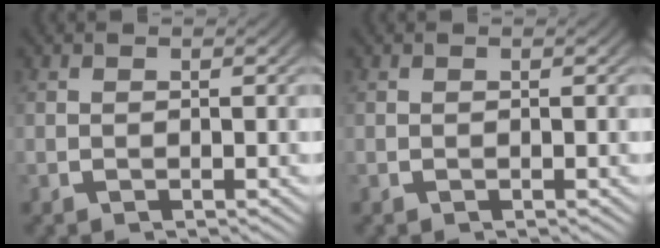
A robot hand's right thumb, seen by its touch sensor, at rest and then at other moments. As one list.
[{"total": 0.0}]